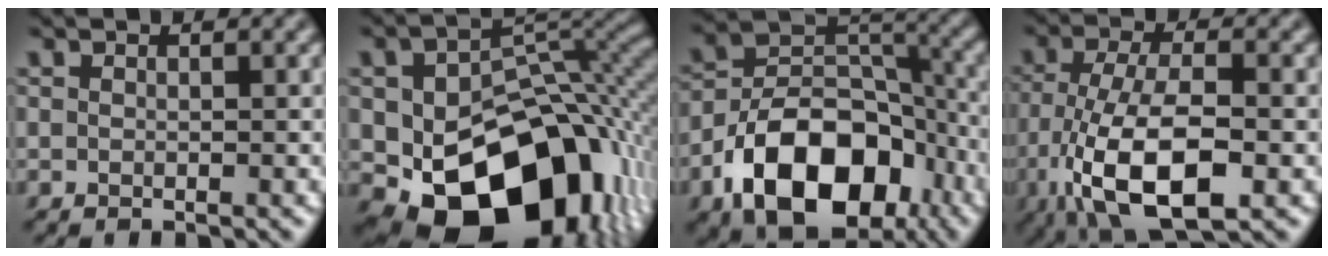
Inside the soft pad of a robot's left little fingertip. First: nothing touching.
{"total": 16.2, "force": [-5.5, 11.1, 10.4], "torque": [-0.141, -0.026, -0.078]}
{"total": 12.5, "force": [-6.3, 7.6, 7.7], "torque": [-0.133, 0.000, -0.115]}
{"total": 10.6, "force": [-4.3, 4.2, 8.7], "torque": [-0.175, -0.007, -0.077]}